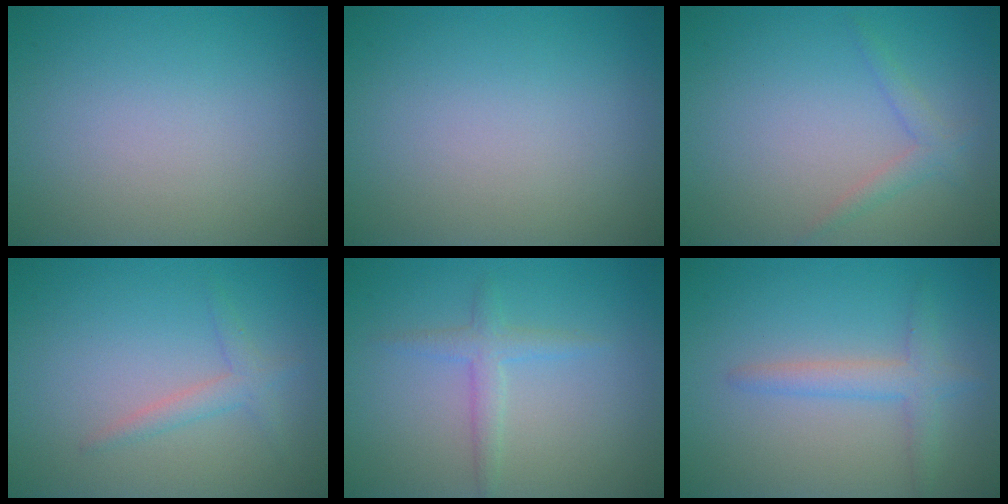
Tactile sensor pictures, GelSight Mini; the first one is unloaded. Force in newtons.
{"total": 0.0}
{"total": 1.4, "press": 1.4, "slide": 0.1}
{"total": 1.6, "press": 1.6, "slide": 0.0}
{"total": 1.9, "press": 1.9, "slide": 0.2}
{"total": 2.4, "press": 2.4, "slide": 0.2}